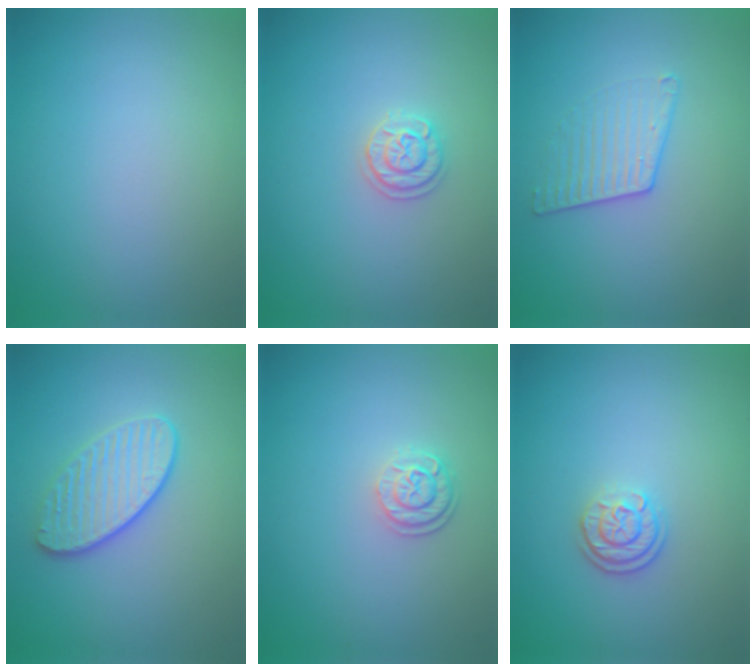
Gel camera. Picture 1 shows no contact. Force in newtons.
{"total": 1.9, "press": 1.9, "slide": 0.2}
{"total": 2.0, "press": 1.5, "slide": 1.3}
{"total": 3.4, "press": 3.1, "slide": 1.4}
{"total": 2.1, "press": 1.8, "slide": 1.2}
{"total": 2.5, "press": 2.0, "slide": 1.5}